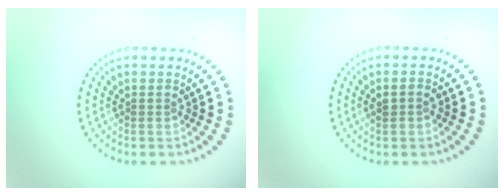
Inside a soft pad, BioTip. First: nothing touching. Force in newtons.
{"total": 1.3, "press": 1.3, "slide": 0.2}